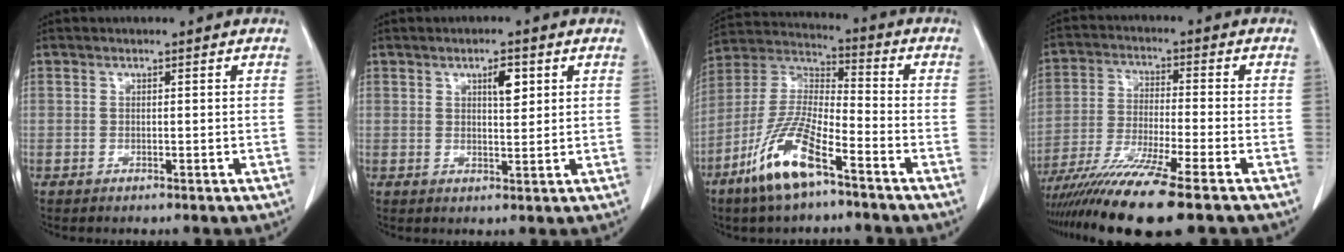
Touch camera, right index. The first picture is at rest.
{"total": 3.3, "force": [1.5, 1.0, 2.8], "torque": [-0.046, -0.002, 0.025]}
{"total": 13.1, "force": [-7.6, 2.6, 10.3], "torque": [-0.219, -0.016, -0.148]}
{"total": 13.3, "force": [-10.0, -1.0, 8.6], "torque": [-0.160, -0.038, -0.172]}